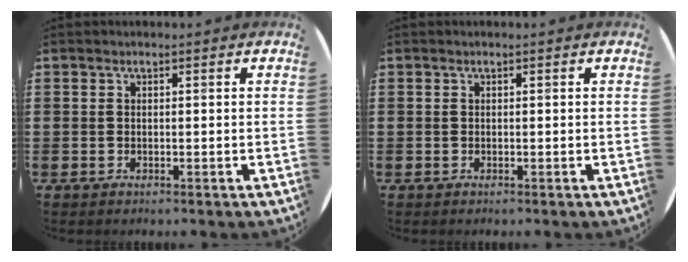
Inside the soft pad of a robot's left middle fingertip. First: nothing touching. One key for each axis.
{"total": 0.0}